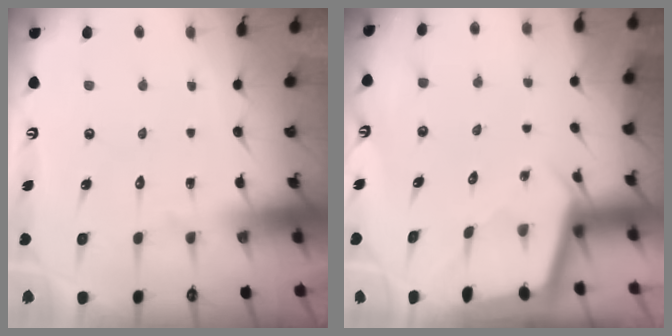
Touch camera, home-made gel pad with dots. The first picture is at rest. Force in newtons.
{"total": 1.7, "press": 1.7, "slide": 0.1}